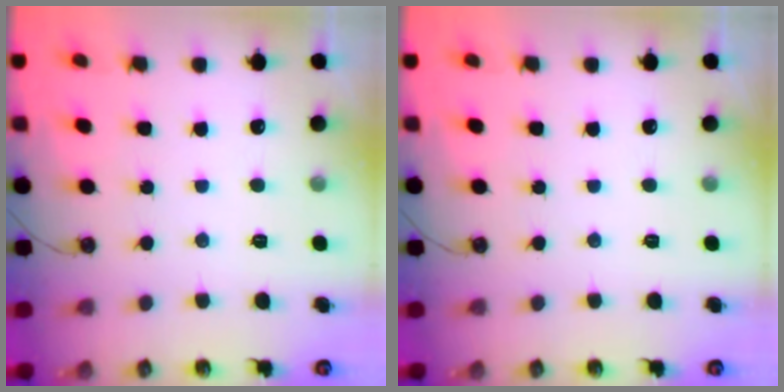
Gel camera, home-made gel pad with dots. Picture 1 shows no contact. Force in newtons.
{"total": 0.0}